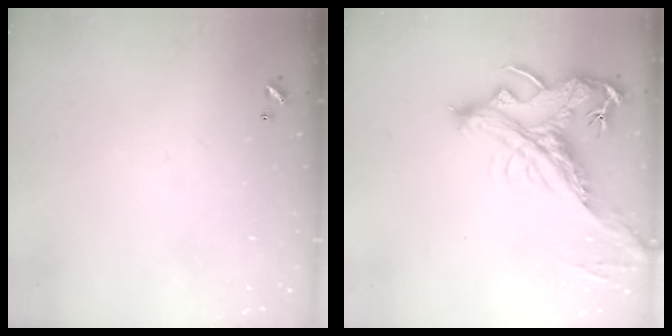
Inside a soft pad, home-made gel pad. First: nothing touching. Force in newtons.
{"total": 4.9, "press": 4.7, "slide": 1.6}